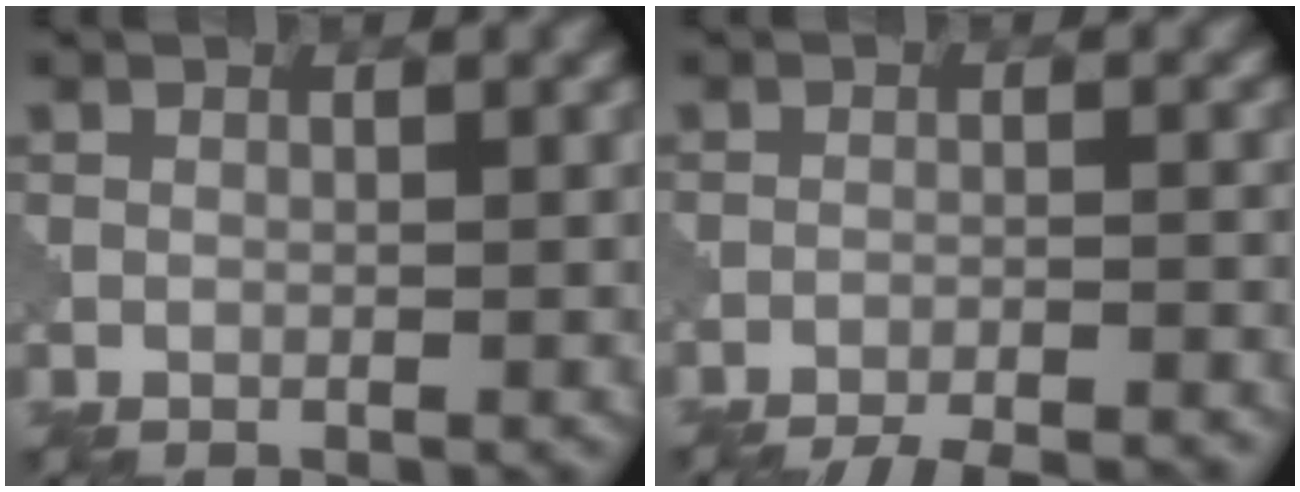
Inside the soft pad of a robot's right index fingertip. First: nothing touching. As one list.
[{"total": 8.0, "force": [-7.6, 1.4, 2.2], "torque": [-0.024, 0.003, -0.105]}]